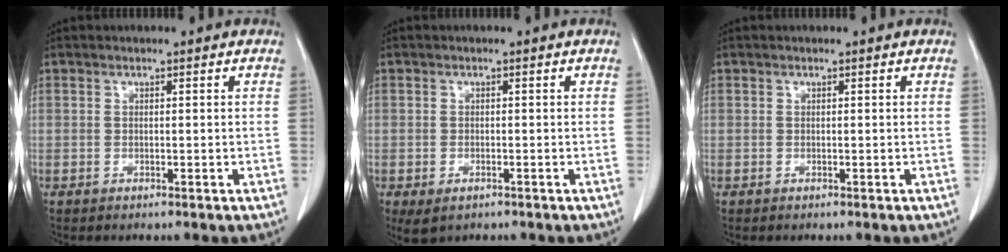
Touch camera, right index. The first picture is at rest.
{"total": 2.8, "force": [-1.5, 1.6, 1.9], "torque": [-0.036, -0.007, -0.012]}
{"total": 0.0}